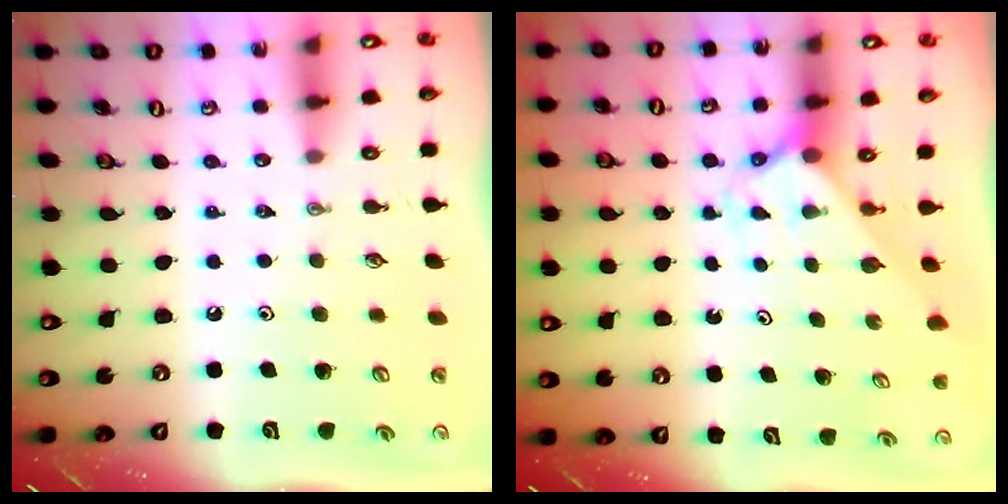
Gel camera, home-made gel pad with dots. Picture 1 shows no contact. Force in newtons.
{"total": 2.0, "press": 2.0, "slide": 0.1}